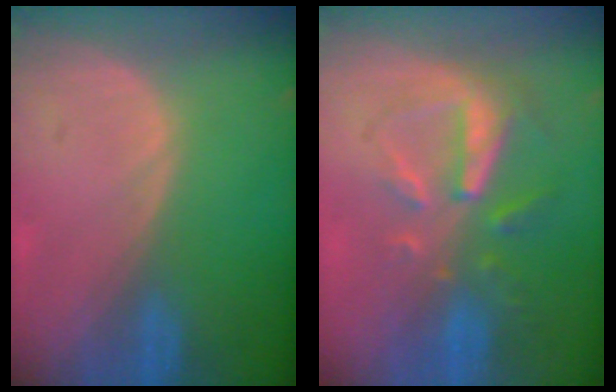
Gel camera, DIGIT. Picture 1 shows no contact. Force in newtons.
{"total": 8.2, "press": 7.4, "slide": 3.5}